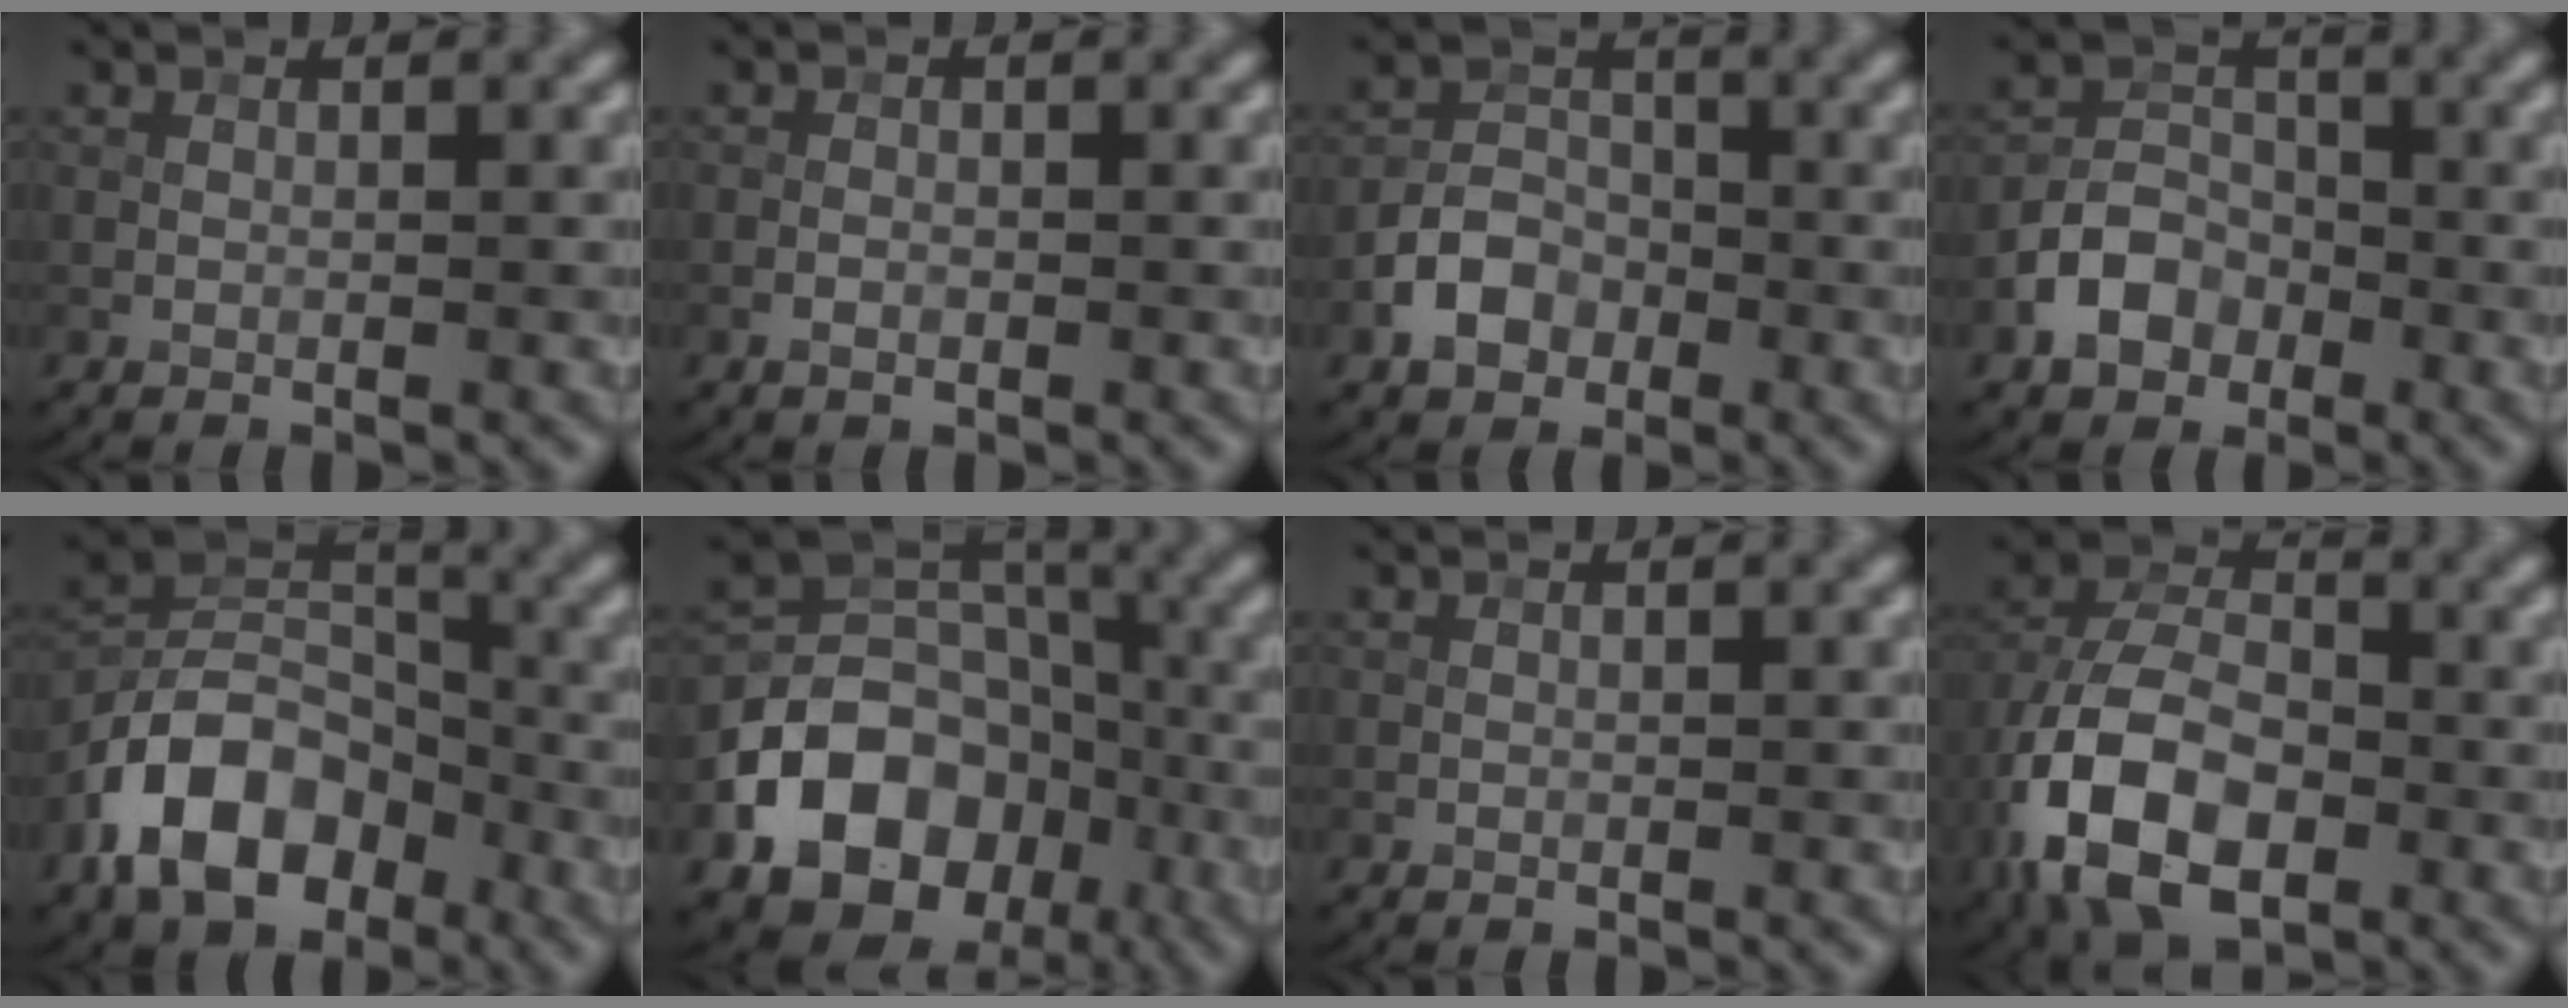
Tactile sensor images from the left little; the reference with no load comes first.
{"total": 1.2, "force": [-0.6, 0.7, 0.7], "torque": [-0.010, 0.003, -0.012]}
{"total": 4.1, "force": [-2.1, 3.0, 1.8], "torque": [-0.033, 0.006, -0.040]}
{"total": 4.6, "force": [-2.4, 3.4, 2.0], "torque": [-0.035, 0.005, -0.048]}
{"total": 10.5, "force": [-5.4, 6.5, 6.2], "torque": [-0.111, 0.010, -0.113]}
{"total": 12.9, "force": [-5.4, 9.9, 6.1], "torque": [-0.104, 0.004, -0.113]}
{"total": 0.0}
{"total": 12.3, "force": [-4.8, 7.5, 8.4], "torque": [-0.173, -0.010, -0.096]}